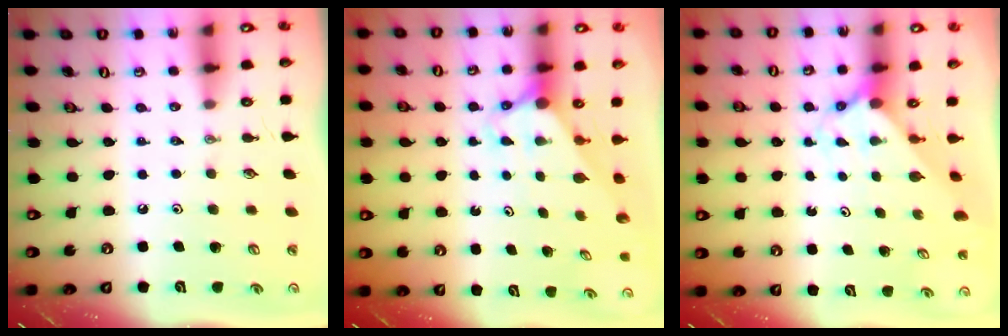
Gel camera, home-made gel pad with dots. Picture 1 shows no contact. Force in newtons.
{"total": 2.7, "press": 2.7, "slide": 0.0}
{"total": 1.7, "press": 1.7, "slide": 0.1}